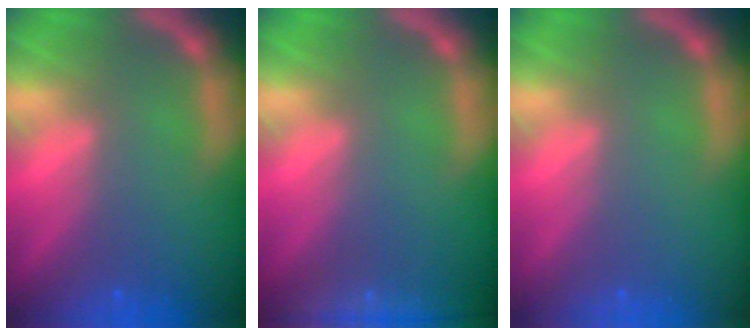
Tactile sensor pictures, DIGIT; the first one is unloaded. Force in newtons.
{"total": 8.5}
{"total": 0.0}